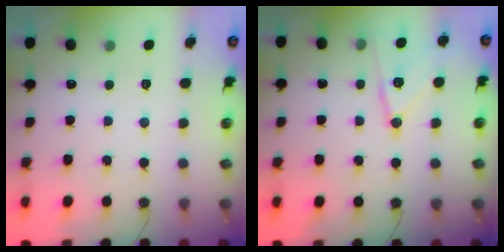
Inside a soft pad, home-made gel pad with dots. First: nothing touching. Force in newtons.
{"total": 13.2, "press": 13.1, "slide": 1.2}